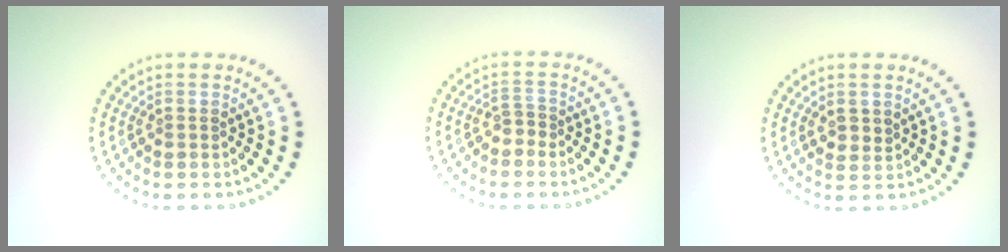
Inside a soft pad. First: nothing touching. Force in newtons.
{"total": 1.0, "press": 0.7, "slide": 0.7}
{"total": 1.5, "press": 1.2, "slide": 0.9}